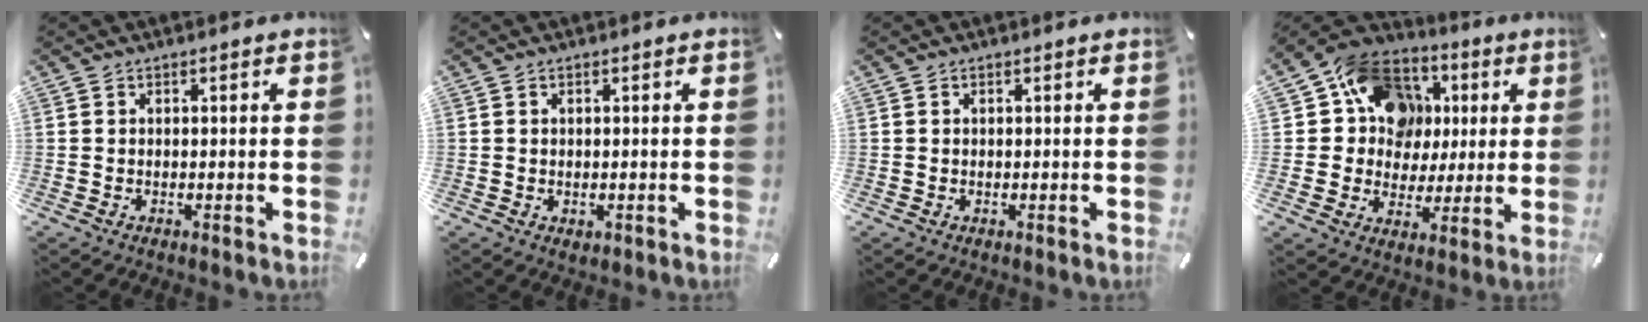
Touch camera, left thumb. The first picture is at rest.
{"total": 0.9, "force": [0.0, 0.8, 0.4], "torque": [-0.008, 0.004, 0.000]}
{"total": 0.0}
{"total": 14.7, "force": [3.8, 13.2, 5.4], "torque": [-0.092, -0.011, 0.078]}